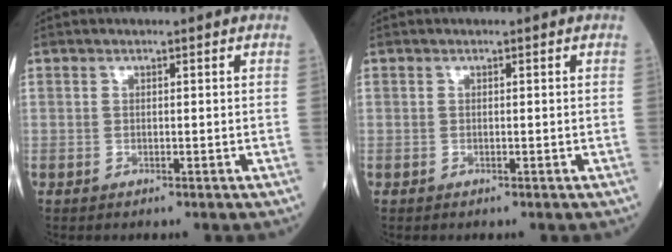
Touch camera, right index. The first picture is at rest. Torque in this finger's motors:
{"motor_torque": [0.06, 0.02, -0.04, -0.01]}